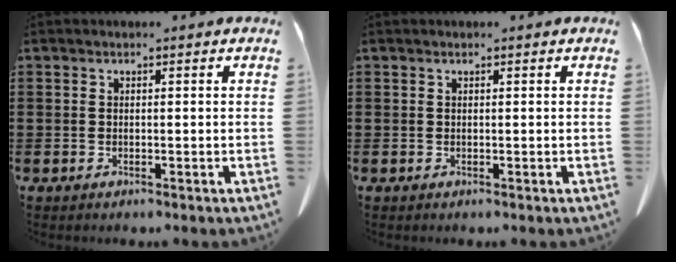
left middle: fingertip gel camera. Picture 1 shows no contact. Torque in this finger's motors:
{"motor_torque": [-0.77, 1.00, -0.05, -0.01]}